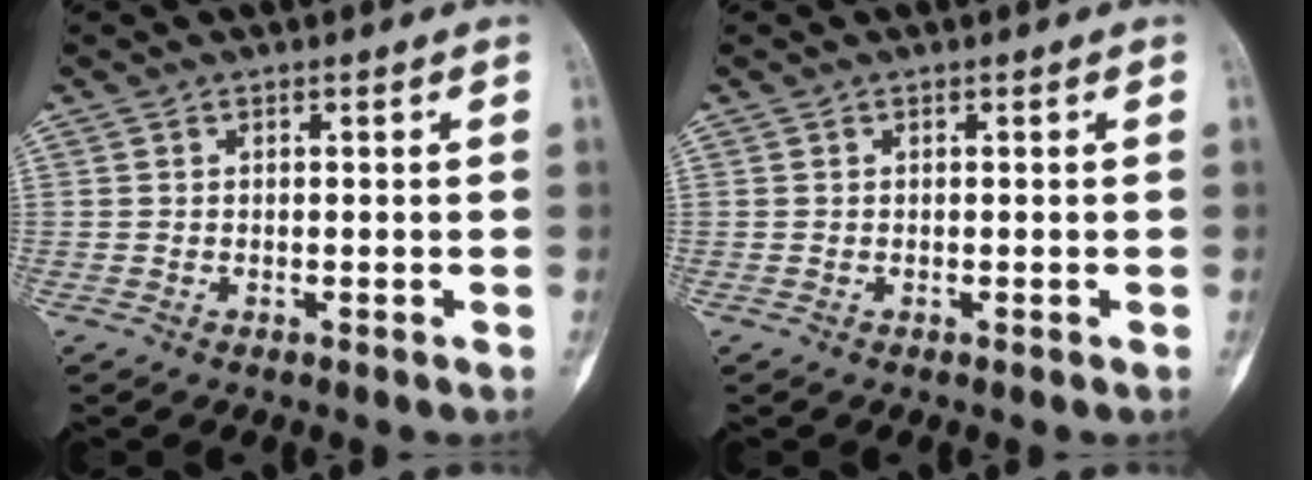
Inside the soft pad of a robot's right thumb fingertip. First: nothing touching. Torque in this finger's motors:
{"motor_torque": [0.04, 0.04, 0.00, 0.01, 0.00]}